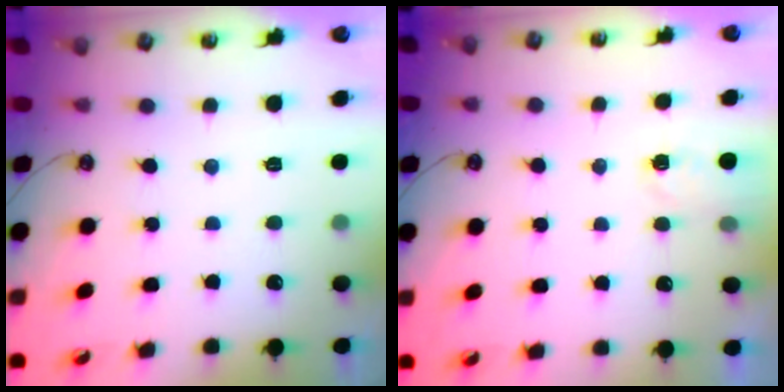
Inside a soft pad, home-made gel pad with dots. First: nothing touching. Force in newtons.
{"total": 1.3, "press": 1.2, "slide": 0.2}